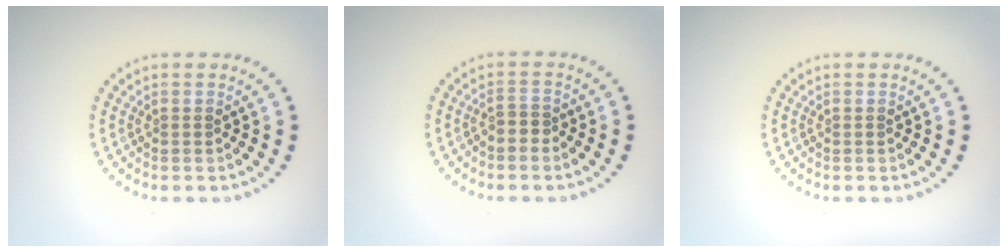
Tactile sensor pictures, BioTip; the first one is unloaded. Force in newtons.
{"total": 1.4, "press": 1.3, "slide": 0.7}
{"total": 0.0}